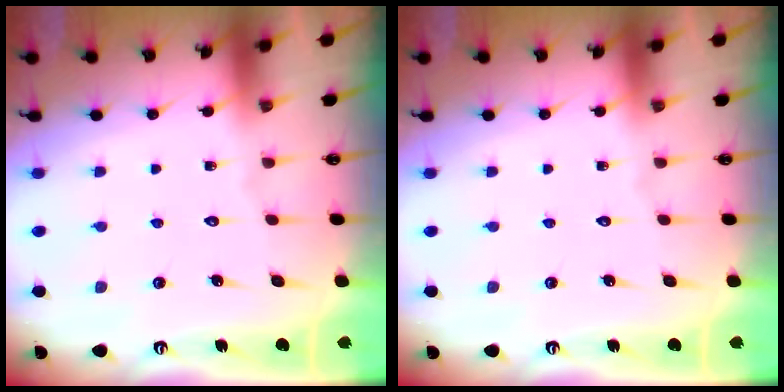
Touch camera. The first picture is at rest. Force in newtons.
{"total": 0.0}